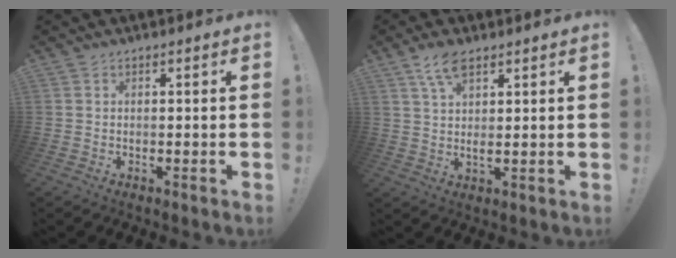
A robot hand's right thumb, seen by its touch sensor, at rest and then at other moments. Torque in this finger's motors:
{"motor_torque": [0.00, 0.00, 0.07, 0.07, 0.00]}